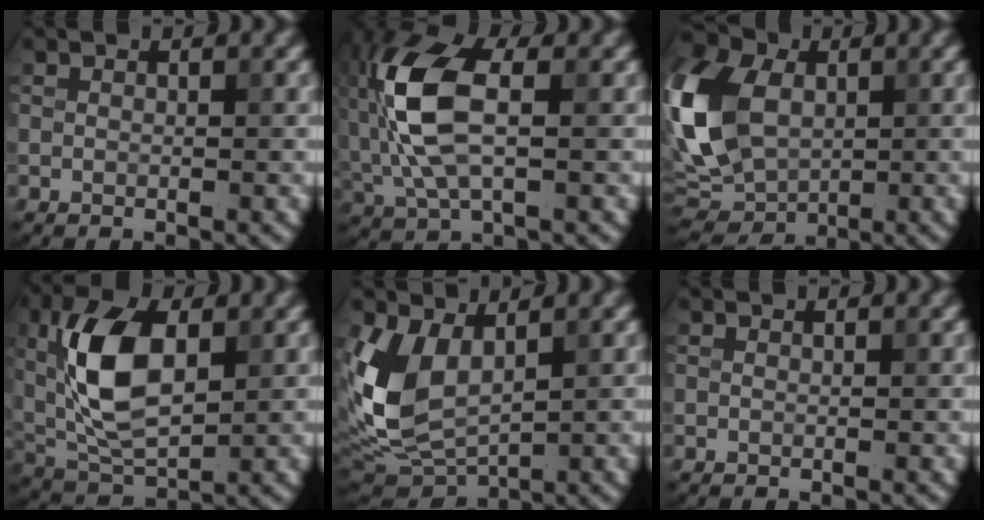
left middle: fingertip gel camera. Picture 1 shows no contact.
{"total": 8.8, "force": [0.5, 4.5, 7.6], "torque": [-0.172, 0.015, 0.003]}
{"total": 13.6, "force": [1.2, 9.5, 9.7], "torque": [-0.224, 0.012, 0.006]}
{"total": 8.6, "force": [1.5, 4.6, 7.2], "torque": [-0.149, 0.007, 0.026]}
{"total": 6.4, "force": [1.7, 3.9, 4.8], "torque": [-0.114, -0.014, 0.037]}
{"total": 0.0}